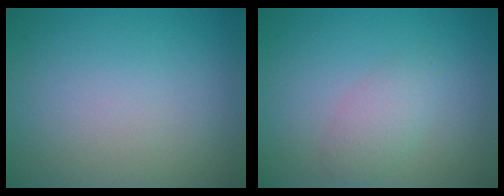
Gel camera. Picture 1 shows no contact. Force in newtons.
{"total": 2.1, "press": 2.1, "slide": 0.0}